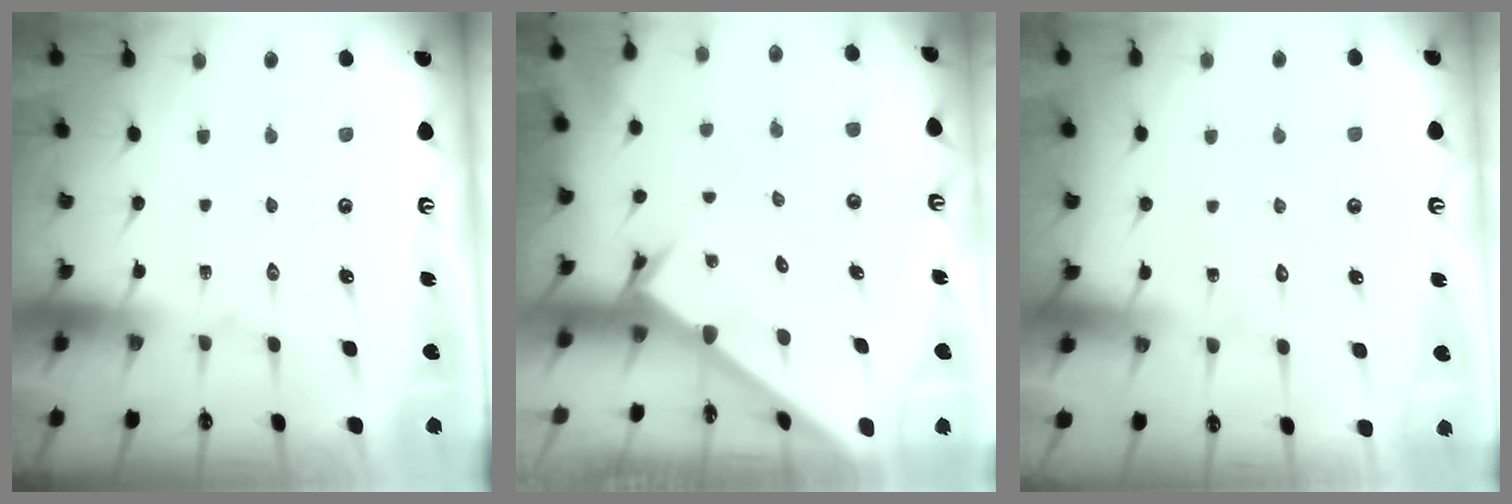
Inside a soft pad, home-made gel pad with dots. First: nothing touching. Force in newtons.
{"total": 2.6, "press": 2.6, "slide": 0.2}
{"total": 3.7, "press": 3.7, "slide": 0.3}